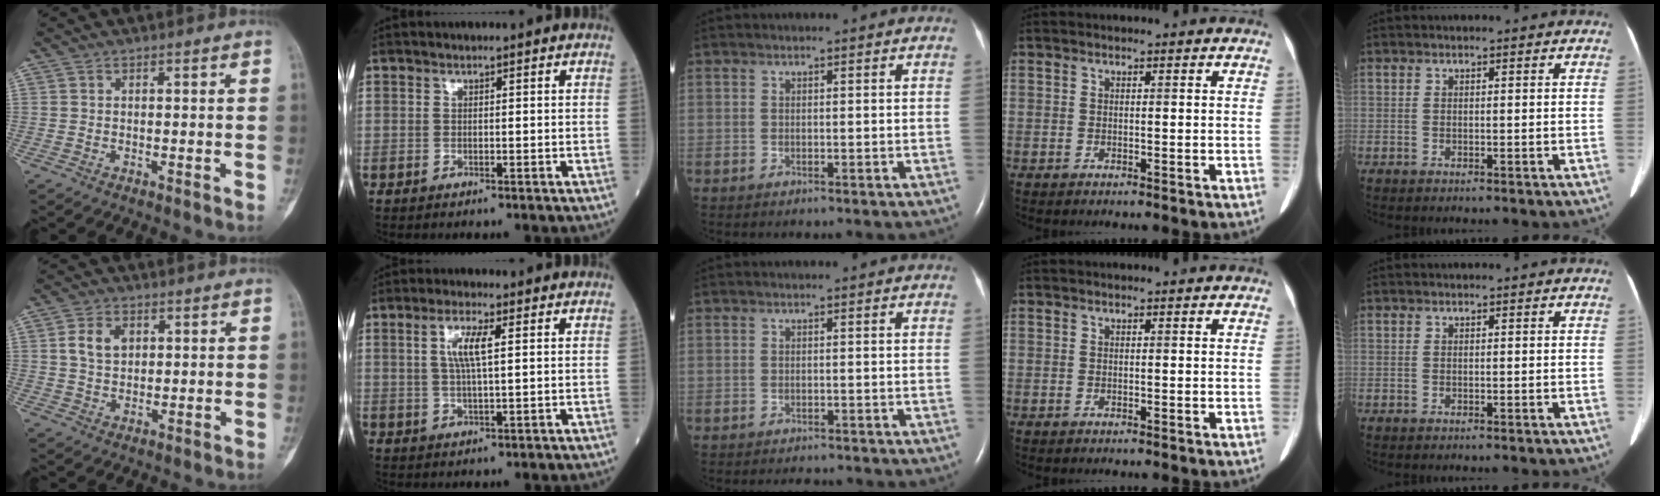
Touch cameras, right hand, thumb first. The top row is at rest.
{"thumb": {"total": 5.6, "force": [1.5, 4.0, 3.6], "torque": [-0.056, -0.001, 0.026]}, "index": {"total": 4.9, "force": [1.3, 0.7, 4.7], "torque": [-0.096, 0.005, 0.027]}, "middle": {"total": 3.4, "force": [-3.1, 1.0, 1.1], "torque": [-0.017, -0.004, -0.034]}}